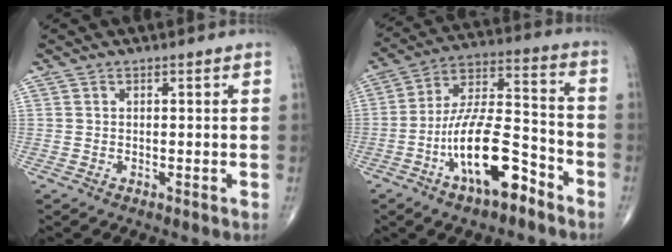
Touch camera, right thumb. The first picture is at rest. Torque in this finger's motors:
{"motor_torque": [2.55, 2.46, 1.37, -1.40, 0.57]}